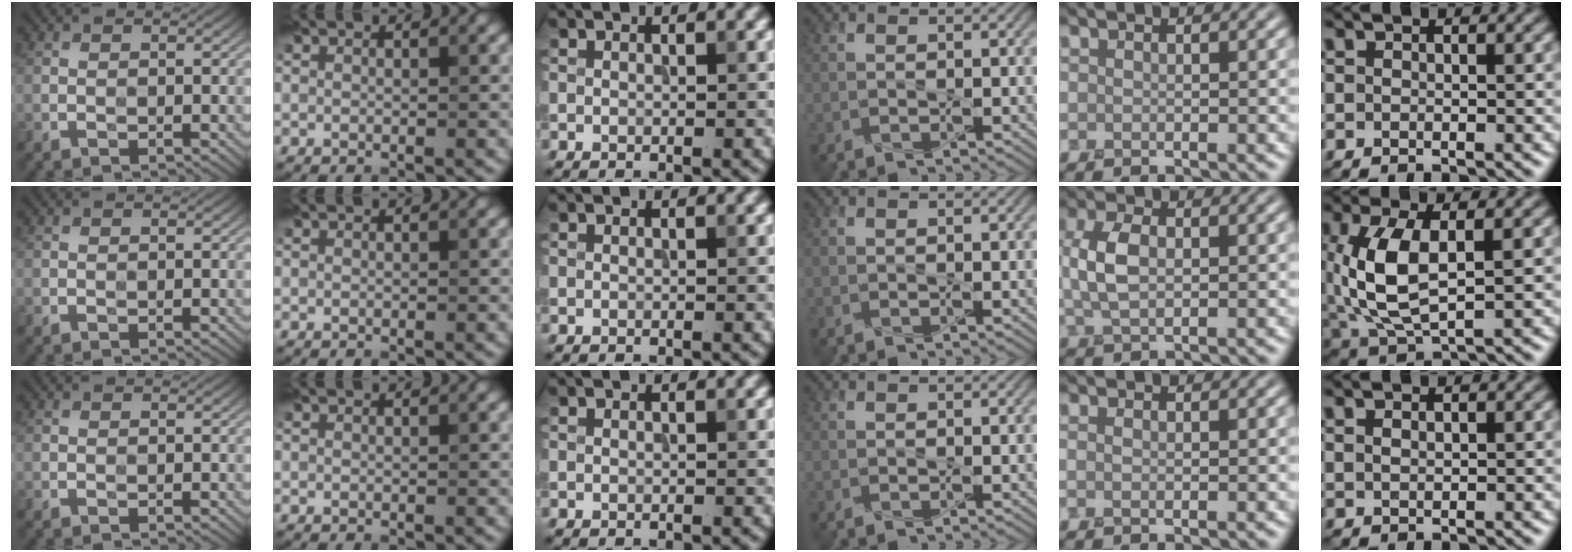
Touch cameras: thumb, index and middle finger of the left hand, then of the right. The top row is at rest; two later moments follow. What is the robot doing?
{"motion": "press", "object": "stapler"}